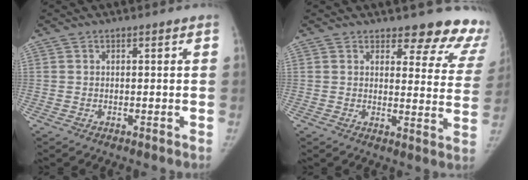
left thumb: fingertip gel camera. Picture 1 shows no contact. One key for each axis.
{"total": 14.4, "fx": 13.0, "fy": 4.8, "fz": 3.9, "tx": 0.014, "ty": -0.108, "tz": 0.123}